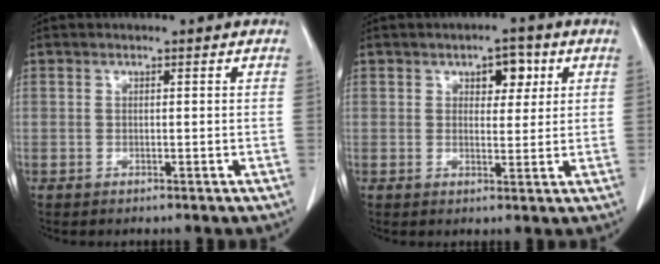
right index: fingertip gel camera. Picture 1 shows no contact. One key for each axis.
{"total": 4.3, "fx": 2.0, "fy": 2.3, "fz": 3.0, "tx": -0.036, "ty": 0.007, "tz": 0.027}